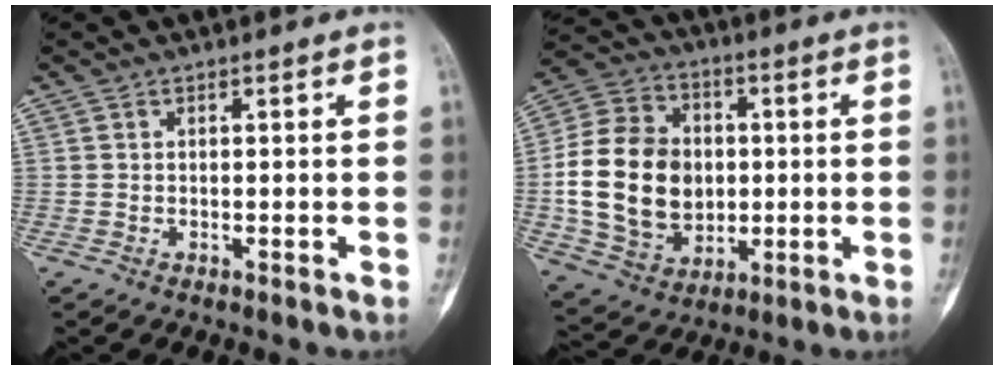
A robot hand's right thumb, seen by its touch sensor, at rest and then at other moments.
{"total": 19.7, "force": [-0.3, 15.1, 12.6], "torque": [-0.214, 0.014, 0.004]}